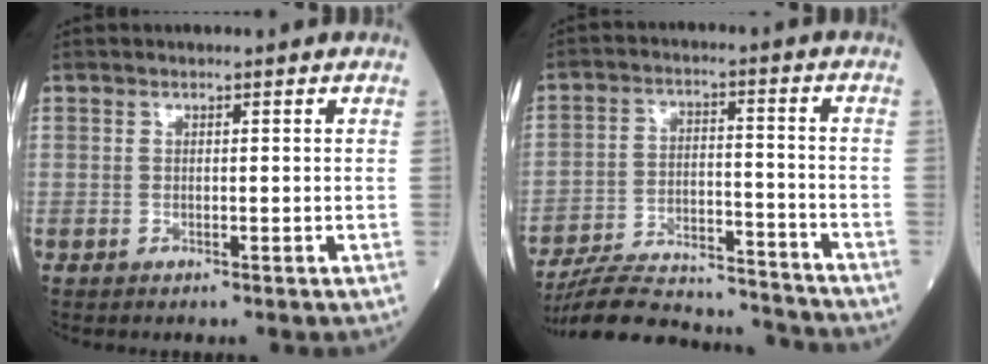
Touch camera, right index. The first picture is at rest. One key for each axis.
{"total": 17.8, "fx": -17.1, "fy": 2.5, "fz": 4.2, "tx": -0.089, "ty": 0.013, "tz": -0.260}